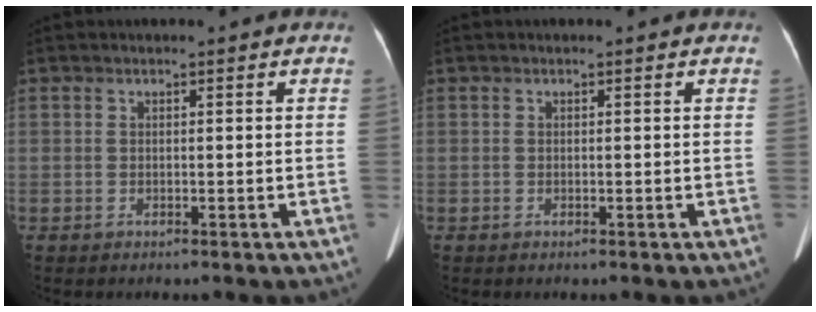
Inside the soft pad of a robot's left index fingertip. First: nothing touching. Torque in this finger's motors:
{"motor_torque": [0.06, 0.02, 0.01, 0.00]}